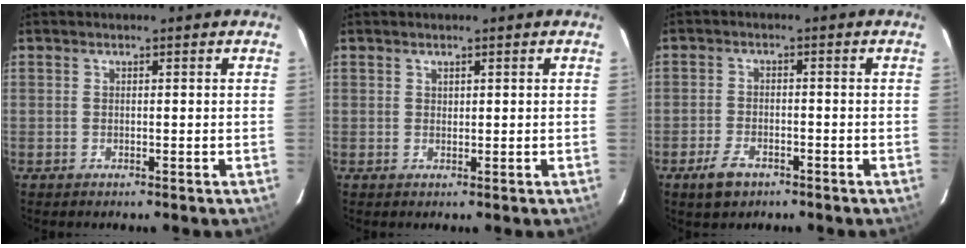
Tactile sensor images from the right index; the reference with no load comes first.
{"total": 0.7, "force": [0.5, 0.4, 0.1], "torque": [-0.002, 0.002, 0.010]}
{"total": 4.9, "force": [-3.2, 2.6, 2.7], "torque": [-0.069, -0.003, -0.056]}